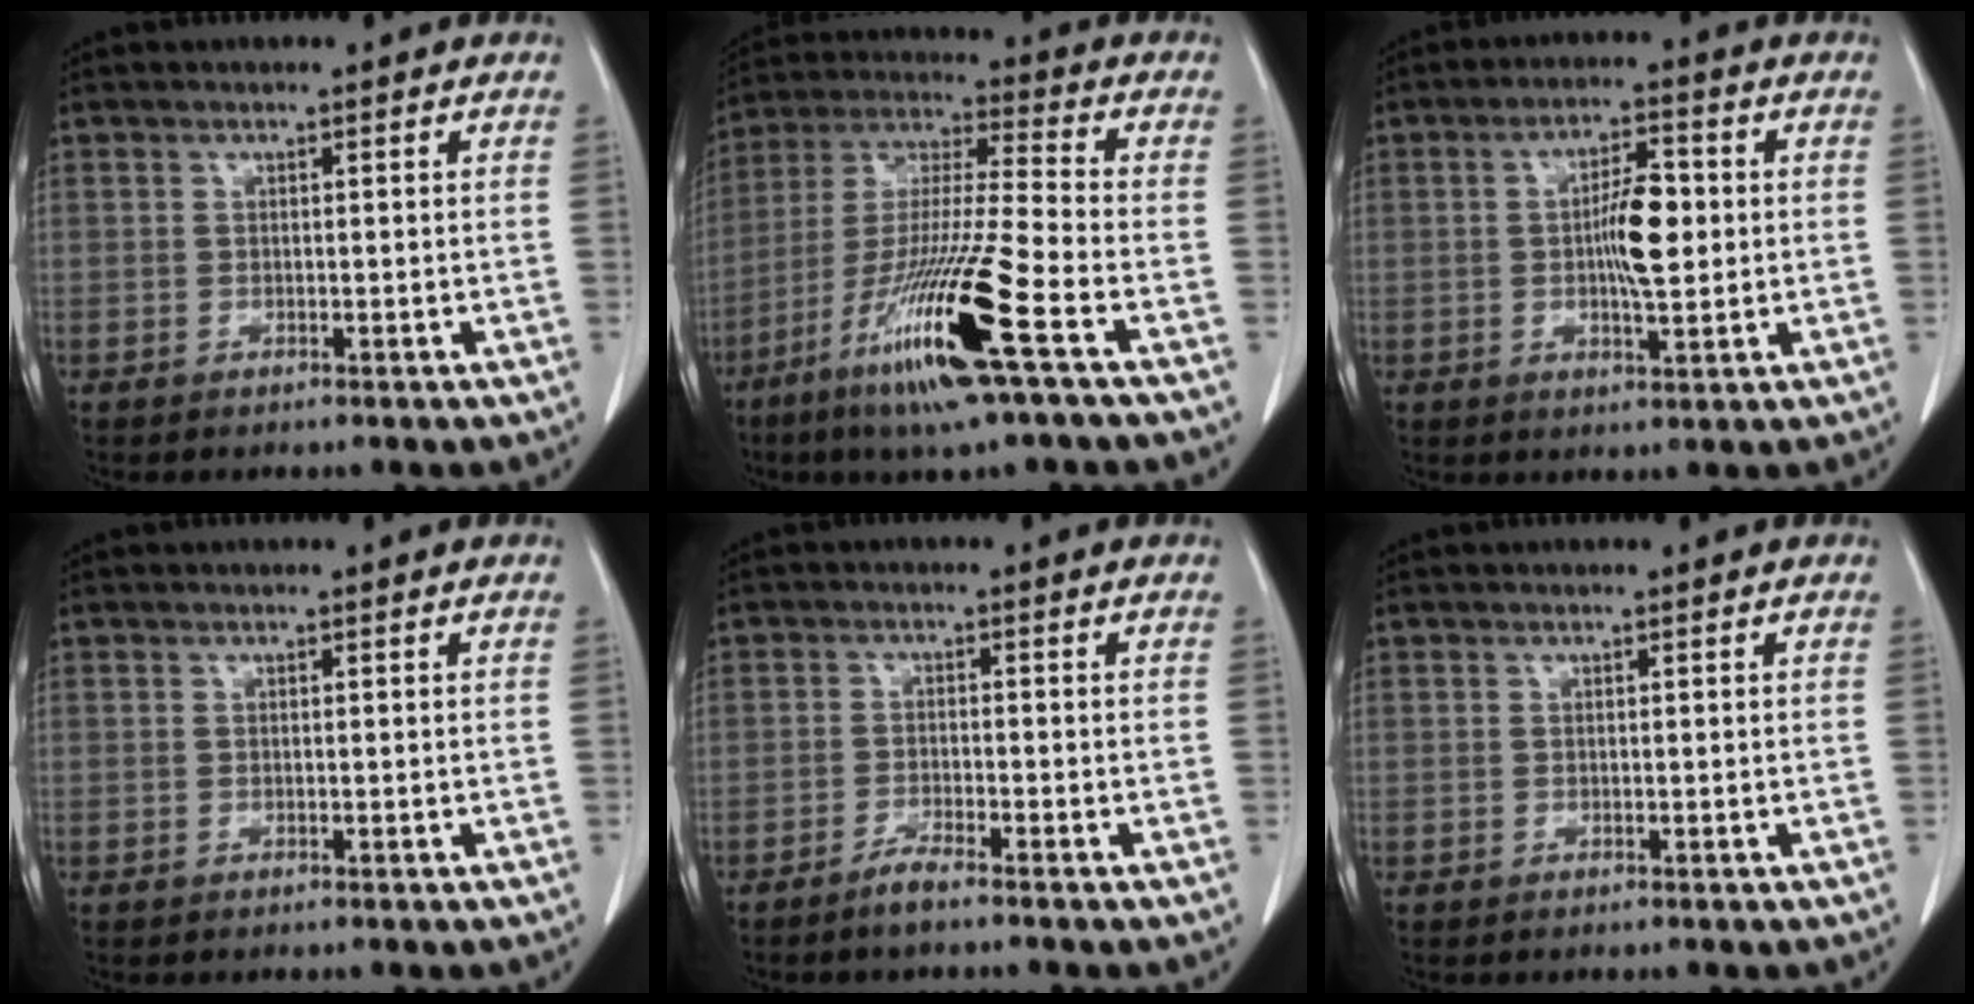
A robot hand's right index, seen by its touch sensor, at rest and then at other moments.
{"total": 17.6, "force": [-8.4, -0.3, 15.5], "torque": [-0.329, -0.038, -0.163]}
{"total": 7.5, "force": [0.2, 2.2, 7.1], "torque": [-0.125, 0.007, 0.004]}
{"total": 0.0}
{"total": 2.6, "force": [-2.1, -0.2, 1.4], "torque": [-0.034, -0.003, -0.044]}
{"total": 0.0}